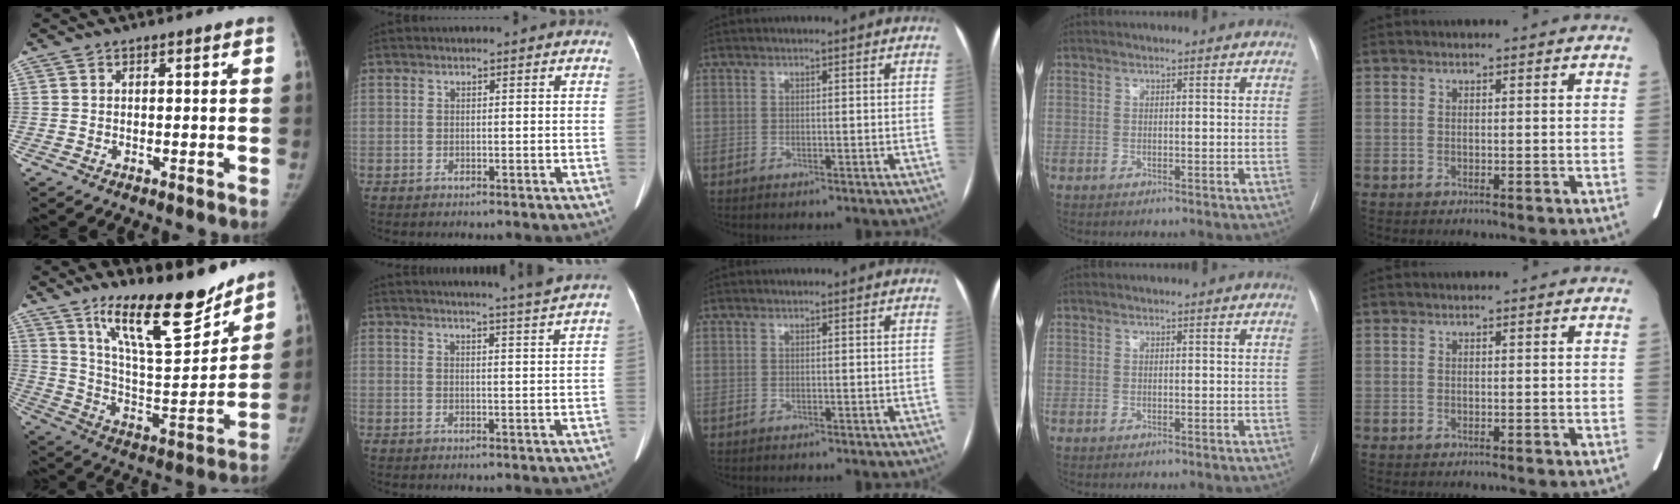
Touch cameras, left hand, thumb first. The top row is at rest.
{"thumb": {"total": 19.9, "force": [14.8, 5.1, 12.3], "torque": [-0.159, -0.100, 0.253]}, "index": {"total": 8.7, "force": [7.8, -2.3, 2.8], "torque": [-0.036, -0.024, 0.091]}}